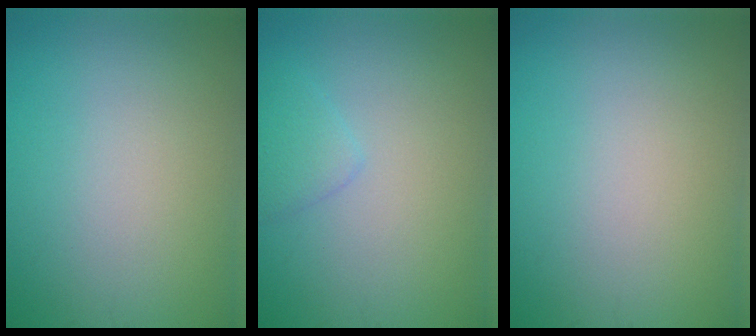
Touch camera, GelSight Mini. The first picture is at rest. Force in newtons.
{"total": 1.5, "press": 1.5, "slide": 0.1}
{"total": 0.0}